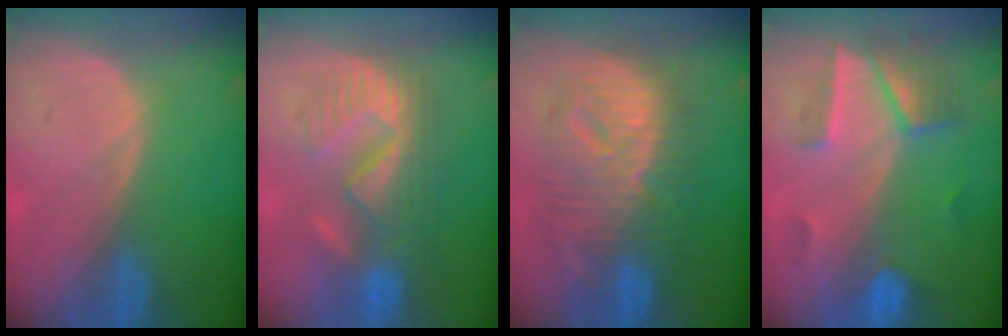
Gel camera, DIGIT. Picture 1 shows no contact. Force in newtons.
{"total": 8.7, "press": 8.6, "slide": 1.5}
{"total": 12.3, "press": 12.2, "slide": 1.3}
{"total": 7.2, "press": 6.4, "slide": 3.4}